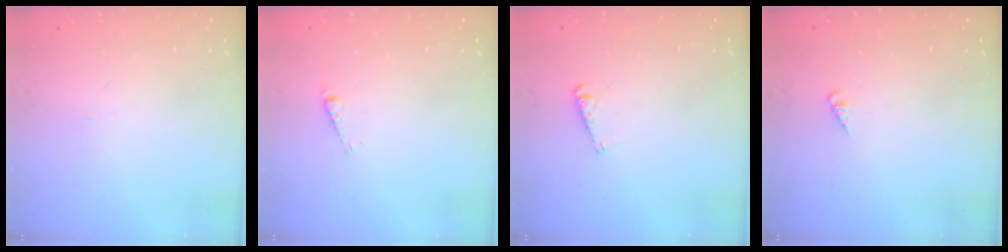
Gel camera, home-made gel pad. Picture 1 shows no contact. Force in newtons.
{"total": 2.6, "press": 2.6, "slide": 0.2}
{"total": 3.9, "press": 3.9, "slide": 0.4}
{"total": 1.3, "press": 1.3, "slide": 0.3}